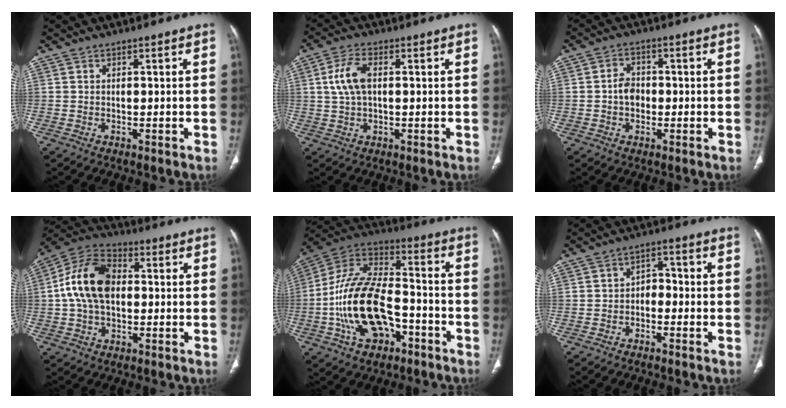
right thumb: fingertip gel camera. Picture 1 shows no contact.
{"total": 6.4, "force": [1.0, 3.2, 5.5], "torque": [-0.125, 0.011, 0.020]}
{"total": 4.4, "force": [-0.6, 3.4, 2.7], "torque": [-0.035, 0.012, -0.016]}
{"total": 13.7, "force": [0.8, 8.9, 10.4], "torque": [-0.192, 0.028, 0.006]}
{"total": 20.6, "force": [-6.2, 12.0, 15.6], "torque": [-0.284, 0.050, -0.106]}
{"total": 3.8, "force": [-1.2, 2.6, 2.4], "torque": [-0.023, 0.028, -0.030]}